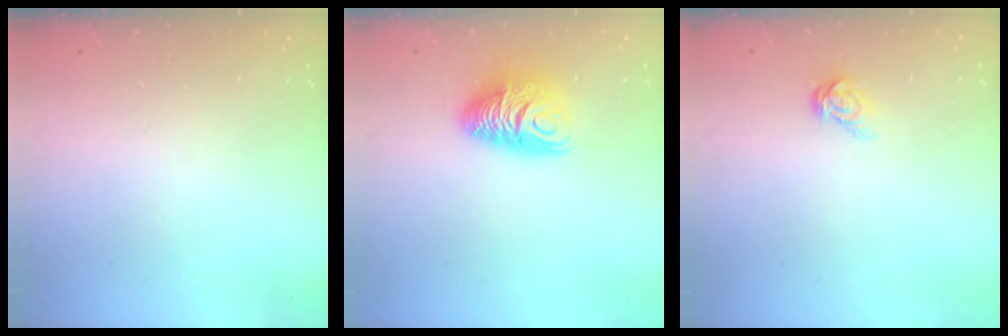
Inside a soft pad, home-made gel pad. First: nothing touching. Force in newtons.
{"total": 10.0, "press": 9.9, "slide": 1.1}
{"total": 7.0, "press": 7.0, "slide": 0.4}